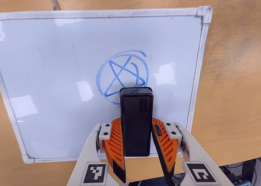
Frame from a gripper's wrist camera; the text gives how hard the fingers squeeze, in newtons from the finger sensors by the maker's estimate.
{"total": 5.0, "left": 4.7, "right": 5.4}